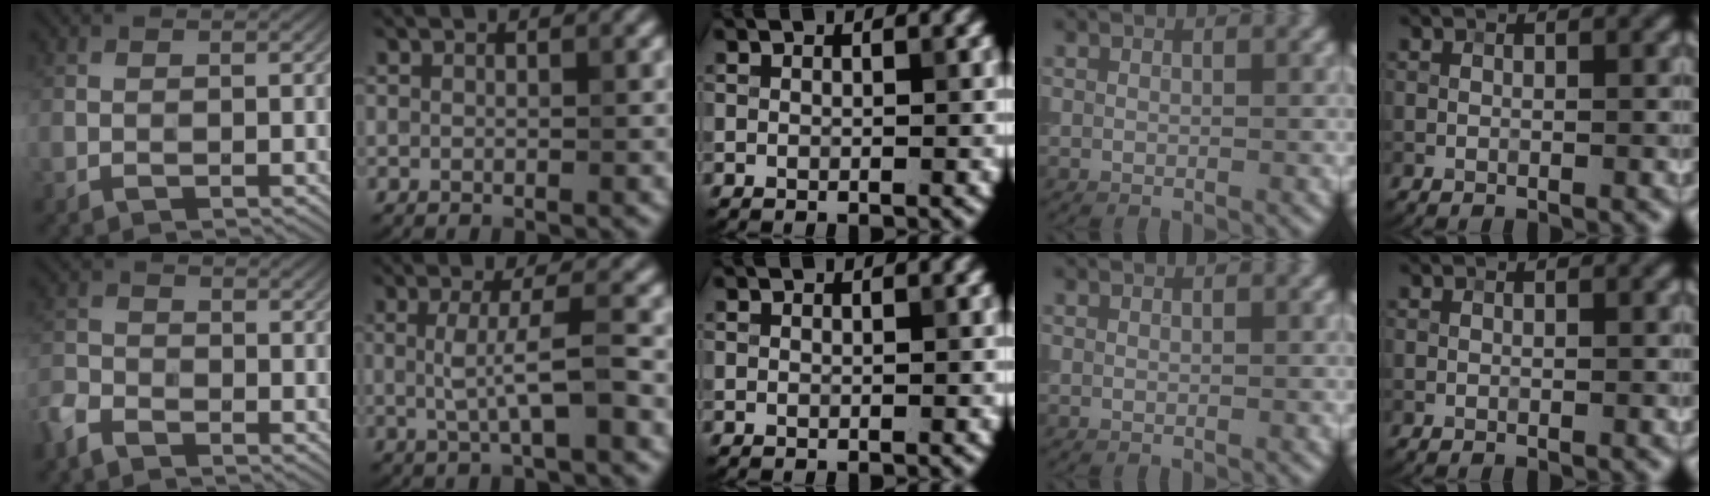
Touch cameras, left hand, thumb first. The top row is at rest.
{"thumb": {"total": 3.9, "force": [-3.1, 1.8, 1.5], "torque": [-0.044, -0.012, -0.070]}, "index": {"total": 3.5, "force": [-0.1, 0.6, 3.5], "torque": [-0.068, -0.002, -0.001]}}